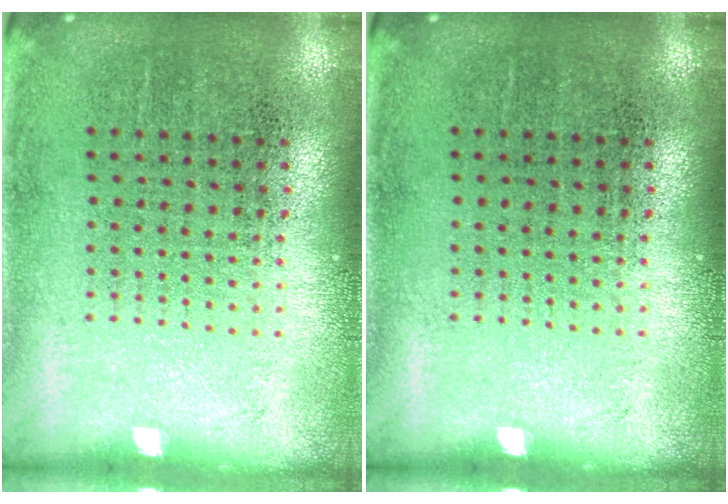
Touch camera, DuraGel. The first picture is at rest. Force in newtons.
{"total": 0.0}